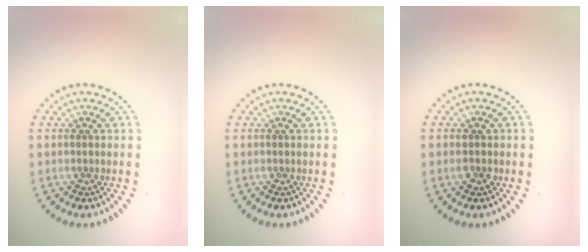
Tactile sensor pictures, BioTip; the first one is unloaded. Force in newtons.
{"total": 0.0}
{"total": 1.4, "press": 1.3, "slide": 0.2}